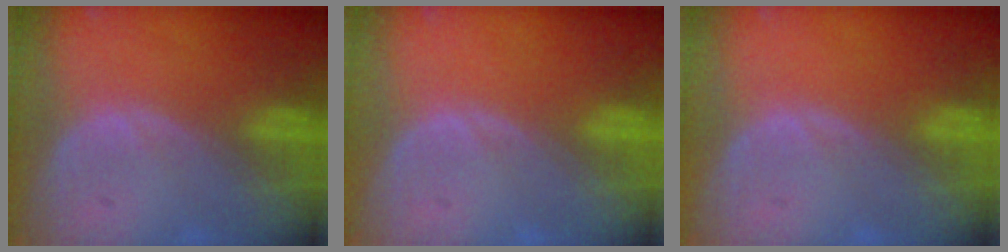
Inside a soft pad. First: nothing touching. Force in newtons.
{"total": 0.0}
{"total": 0.0}